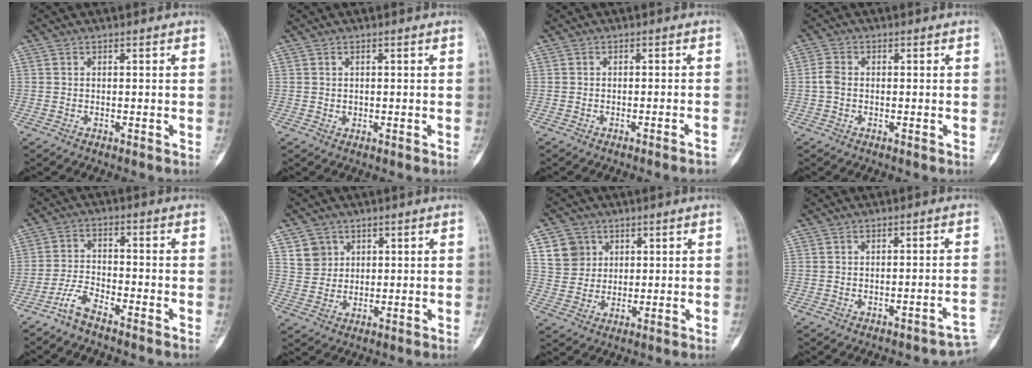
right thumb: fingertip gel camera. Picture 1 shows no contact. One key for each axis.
{"total": 0.6, "fx": 0.0, "fy": 0.5, "fz": 0.2, "tx": -0.001, "ty": 0.001, "tz": 0.002}
{"total": 3.3, "fx": -2.7, "fy": -0.2, "fz": 1.9, "tx": -0.027, "ty": 0.020, "tz": -0.026}
{"total": 2.5, "fx": -0.4, "fy": 1.7, "fz": 1.7, "tx": -0.034, "ty": 0.004, "tz": -0.015}
{"total": 4.3, "fx": -3.7, "fy": 0.9, "fz": 2.1, "tx": -0.050, "ty": 0.020, "tz": -0.078}
{"total": 5.0, "fx": 2.5, "fy": 4.2, "fz": 1.1, "tx": 0.002, "ty": -0.014, "tz": 0.050}
{"total": 6.9, "fx": 2.8, "fy": 6.0, "fz": 1.8, "tx": -0.007, "ty": -0.009, "tz": 0.056}
{"total": 4.0, "fx": -2.4, "fy": 1.5, "fz": 2.8, "tx": -0.016, "ty": 0.025, "tz": -0.025}